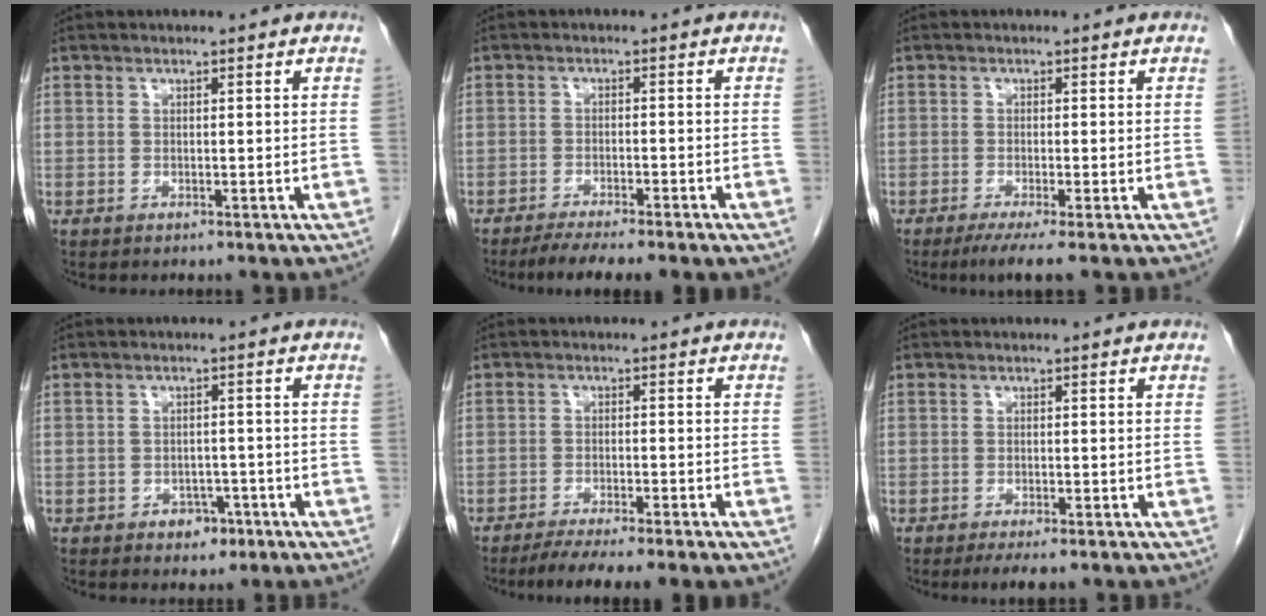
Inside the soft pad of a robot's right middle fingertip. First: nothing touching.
{"total": 6.3, "force": [-4.8, 0.3, 4.1], "torque": [-0.057, -0.010, -0.073]}
{"total": 3.9, "force": [-2.5, -0.2, 3.0], "torque": [-0.046, -0.012, -0.046]}
{"total": 3.1, "force": [-1.8, 2.1, 1.4], "torque": [-0.011, 0.007, -0.018]}
{"total": 6.9, "force": [-5.3, -0.2, 4.5], "torque": [-0.059, -0.012, -0.082]}
{"total": 3.1, "force": [-2.2, 0.7, 2.0], "torque": [-0.028, -0.007, -0.031]}